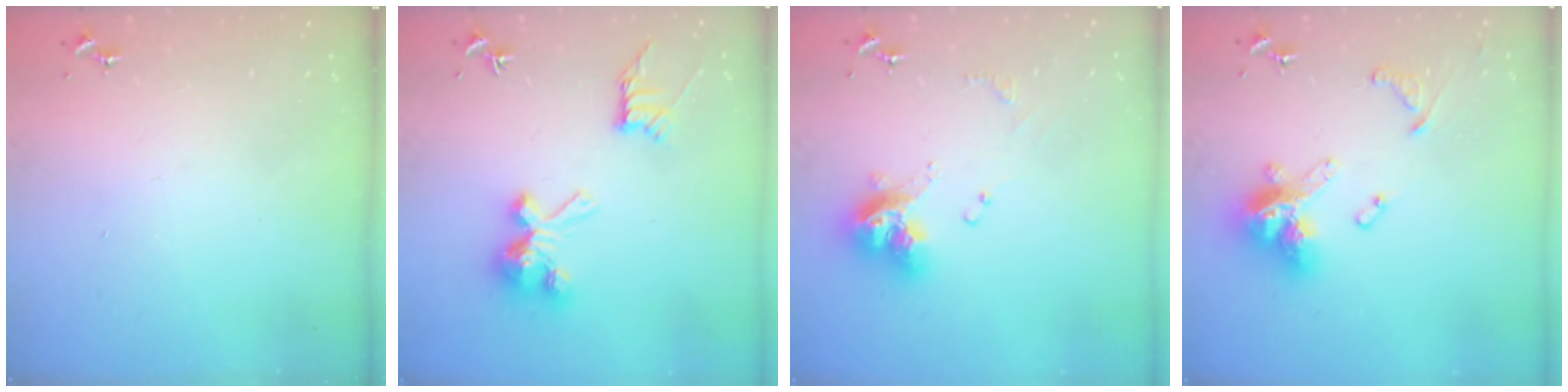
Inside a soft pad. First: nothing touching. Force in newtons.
{"total": 11.2, "press": 11.2, "slide": 0.4}
{"total": 12.9, "press": 12.9, "slide": 0.9}
{"total": 16.6, "press": 16.6, "slide": 1.5}